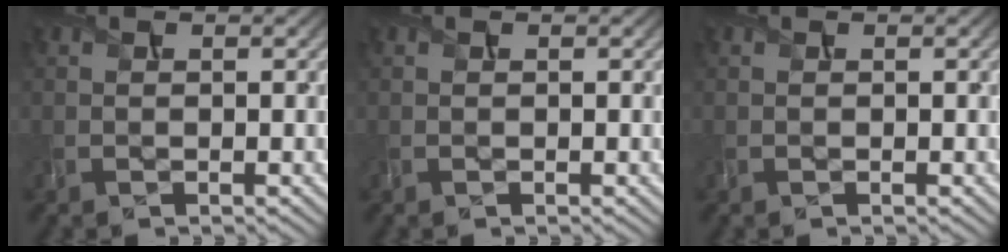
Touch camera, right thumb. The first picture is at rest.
{"total": 0.0}
{"total": 0.0}